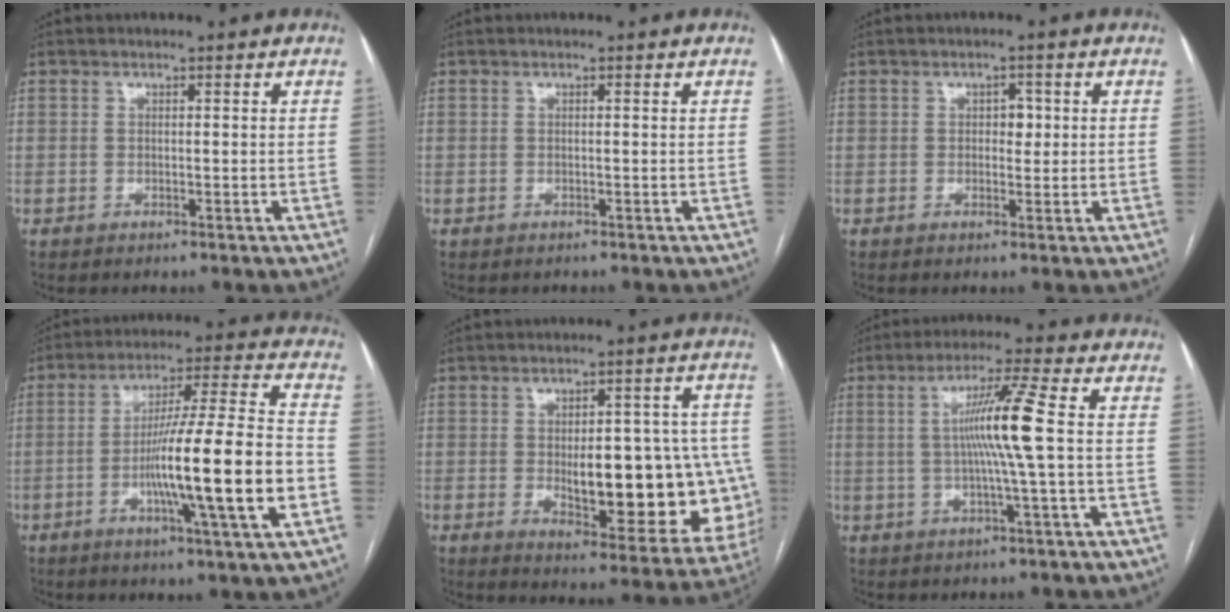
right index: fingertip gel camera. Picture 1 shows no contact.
{"total": 0.0}
{"total": 2.2, "force": [0.3, 1.4, 1.7], "torque": [-0.019, 0.007, 0.004]}
{"total": 18.1, "force": [-4.5, -0.4, 17.5], "torque": [-0.291, -0.002, -0.077]}
{"total": 20.1, "force": [-2.4, 7.4, 18.6], "torque": [-0.176, 0.025, -0.001]}
{"total": 8.7, "force": [0.4, -1.6, 8.6], "torque": [-0.158, 0.003, 0.008]}